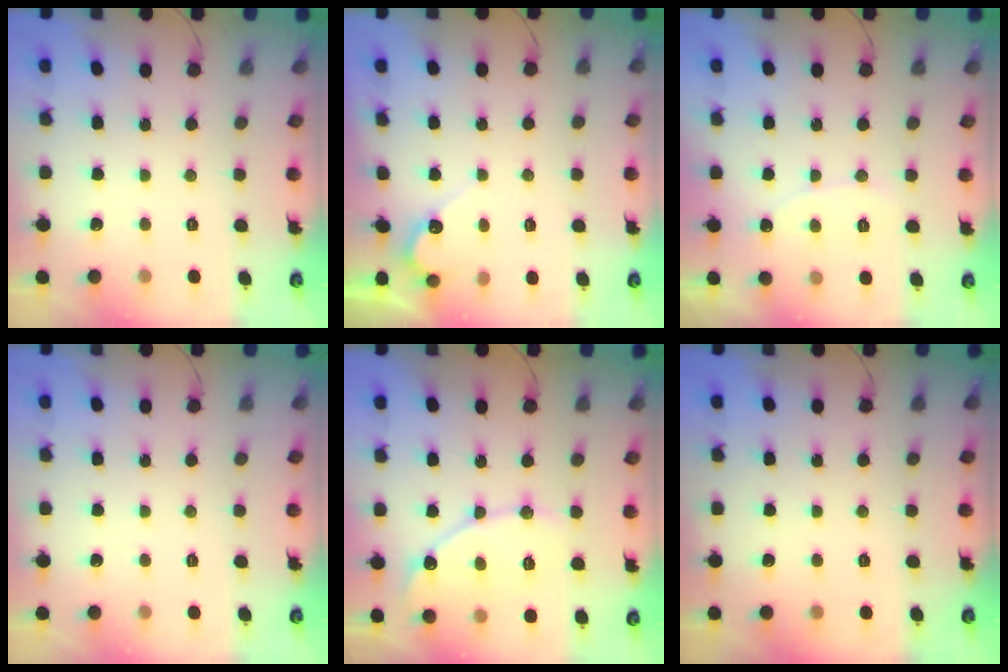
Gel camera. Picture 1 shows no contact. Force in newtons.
{"total": 4.3, "press": 4.3, "slide": 0.2}
{"total": 5.3, "press": 5.3, "slide": 0.5}
{"total": 0.0}
{"total": 11.0, "press": 10.9, "slide": 0.9}
{"total": 0.0}